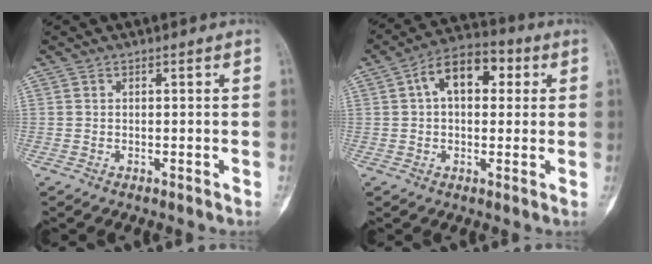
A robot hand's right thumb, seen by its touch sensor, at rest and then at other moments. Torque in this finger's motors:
{"motor_torque": [-0.62, 1.04, 0.59, -0.45, 0.05]}